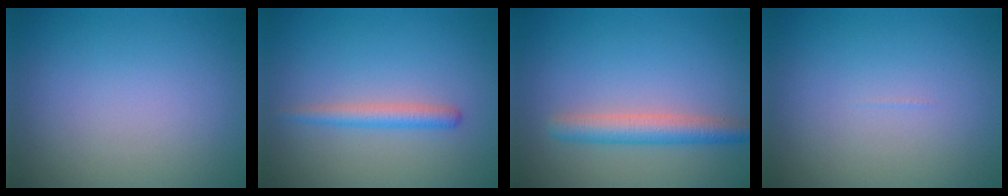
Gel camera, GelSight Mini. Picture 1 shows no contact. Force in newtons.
{"total": 1.9, "press": 1.8, "slide": 0.2}
{"total": 3.0, "press": 3.0, "slide": 0.1}
{"total": 0.0}